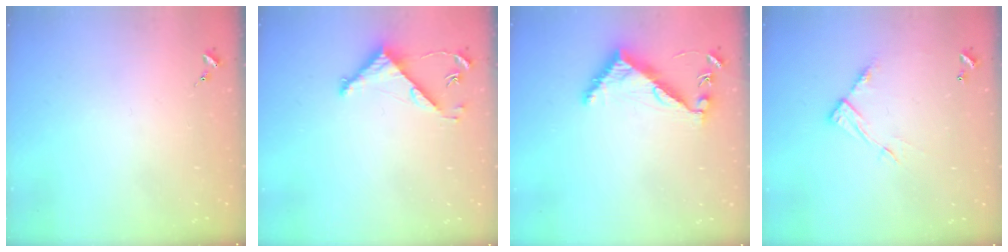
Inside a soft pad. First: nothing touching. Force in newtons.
{"total": 4.8, "press": 4.8, "slide": 0.3}
{"total": 7.5, "press": 7.4, "slide": 0.6}
{"total": 10.0, "press": 10.0, "slide": 0.5}